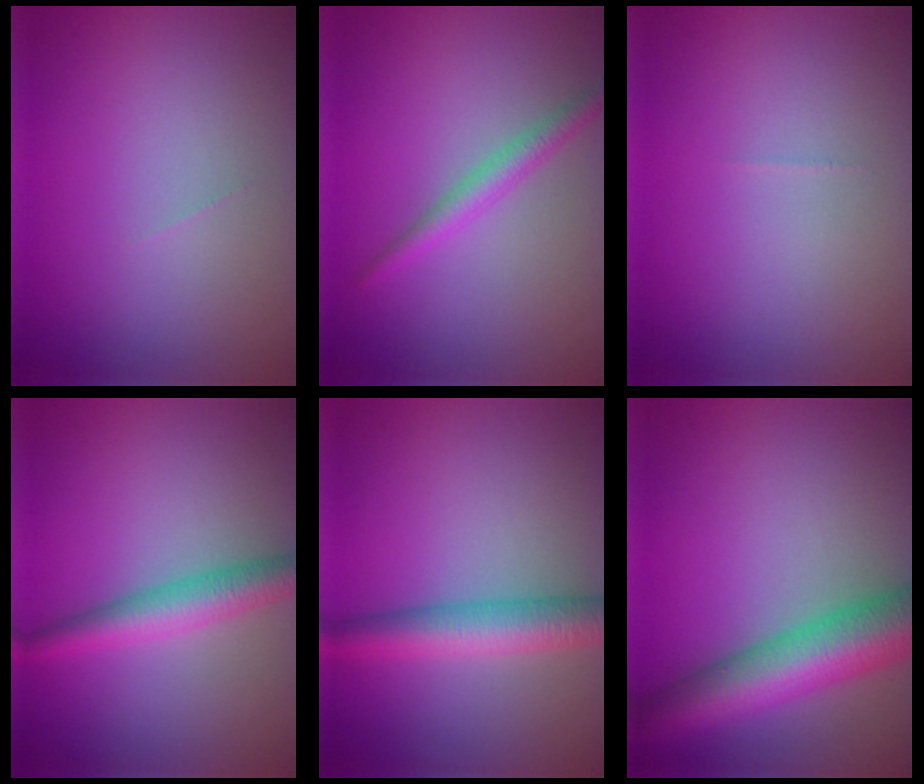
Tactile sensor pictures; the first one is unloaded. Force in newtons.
{"total": 2.1, "press": 2.1, "slide": 0.1}
{"total": 0.0}
{"total": 3.8, "press": 3.8, "slide": 0.1}
{"total": 4.6, "press": 4.6, "slide": 0.1}
{"total": 9.5, "press": 9.5, "slide": 0.2}